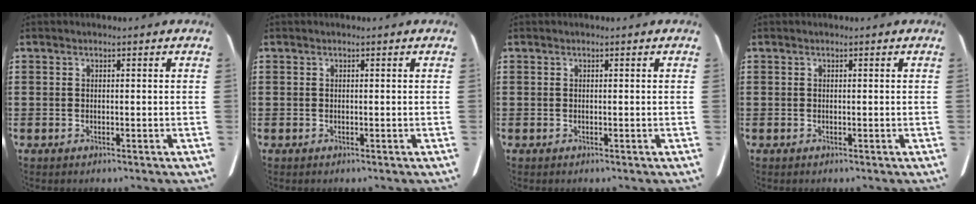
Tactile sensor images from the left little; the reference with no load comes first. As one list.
[{"total": 0.0}, {"total": 0.0}, {"total": 0.0}]